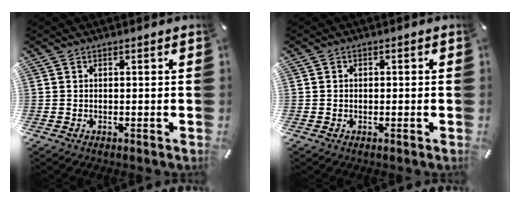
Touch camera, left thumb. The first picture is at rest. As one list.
[{"total": 0.9, "force": [-0.3, 0.8, 0.3], "torque": [-0.006, 0.004, -0.007]}]